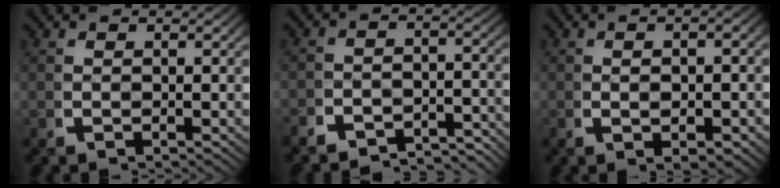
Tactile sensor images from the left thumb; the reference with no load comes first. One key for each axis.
{"total": 6.3, "fx": -5.7, "fy": 2.3, "fz": 1.4, "tx": -0.001, "ty": -0.018, "tz": -0.099}
{"total": 3.1, "fx": -0.5, "fy": 1.3, "fz": 2.7, "tx": -0.038, "ty": 0.000, "tz": -0.009}